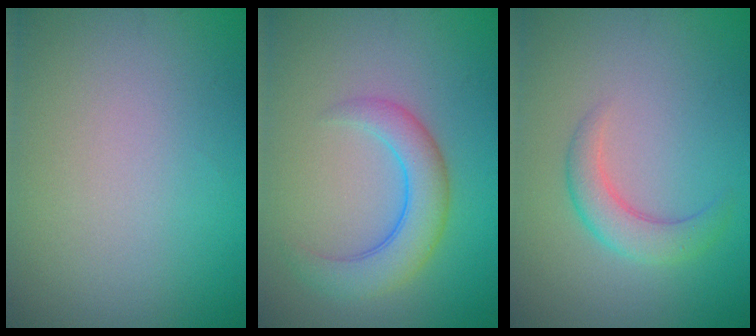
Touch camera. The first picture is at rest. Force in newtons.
{"total": 4.2, "press": 4.2, "slide": 0.3}
{"total": 3.0, "press": 3.0, "slide": 0.2}